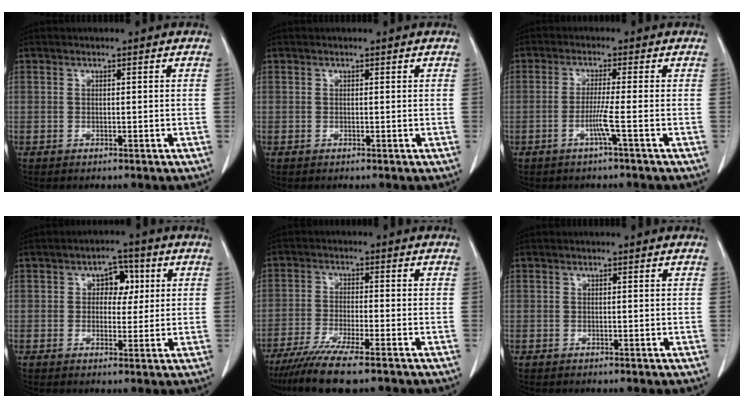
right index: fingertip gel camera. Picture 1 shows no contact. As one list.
[{"total": 0.0}, {"total": 3.4, "force": [-1.3, -1.1, 2.9], "torque": [-0.062, -0.007, -0.029]}, {"total": 4.5, "force": [1.1, 3.0, 3.1], "torque": [-0.039, 0.014, 0.016]}, {"total": 9.2, "force": [-7.2, 0.1, 5.8], "torque": [-0.095, -0.025, -0.120]}, {"total": 0.0}]